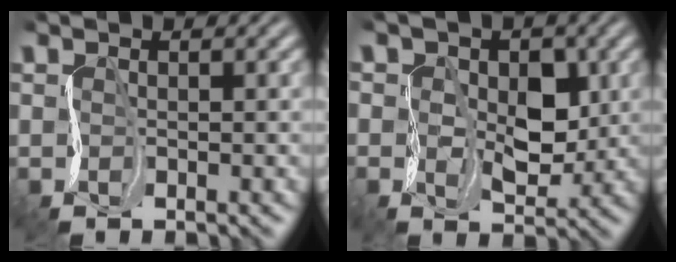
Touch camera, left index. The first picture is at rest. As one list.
[{"total": 3.6, "force": [-0.1, 2.7, 2.4], "torque": [-0.056, -0.012, 0.009]}]